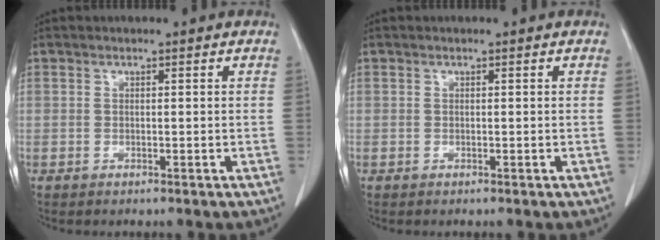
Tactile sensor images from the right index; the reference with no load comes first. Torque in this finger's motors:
{"motor_torque": [0.00, 0.00, 0.02, -0.01]}